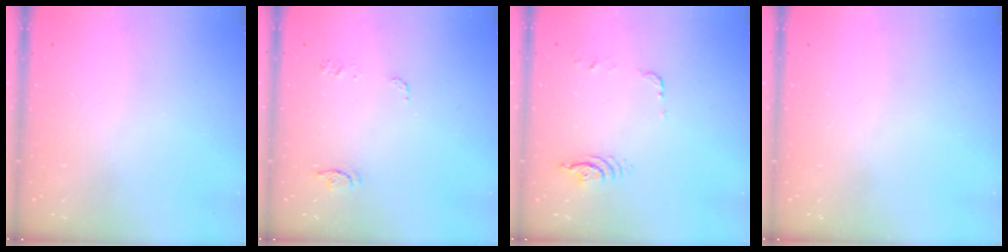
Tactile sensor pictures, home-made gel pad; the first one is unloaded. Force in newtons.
{"total": 6.9, "press": 6.9, "slide": 0.5}
{"total": 5.2, "press": 5.1, "slide": 1.1}
{"total": 0.0}